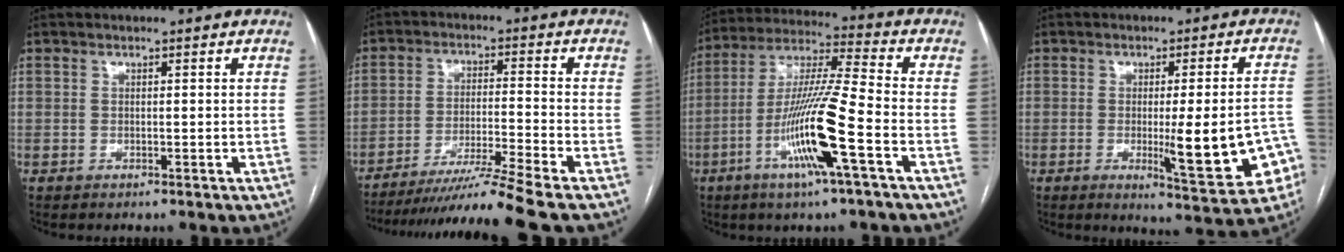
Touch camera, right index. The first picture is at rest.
{"total": 11.9, "force": [-10.0, -3.2, 5.6], "torque": [-0.087, -0.027, -0.170]}
{"total": 14.9, "force": [-5.5, -0.5, 13.9], "torque": [-0.277, -0.007, -0.107]}
{"total": 13.2, "force": [-3.7, 1.9, 12.6], "torque": [-0.139, 0.001, -0.037]}